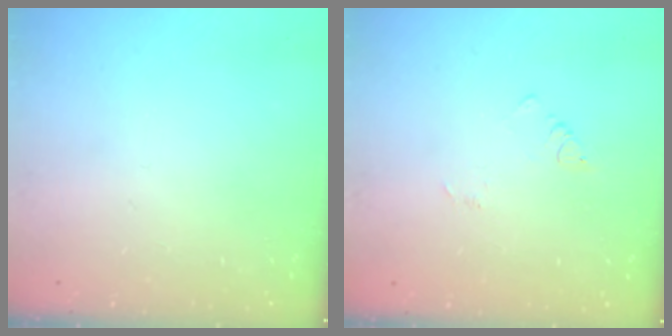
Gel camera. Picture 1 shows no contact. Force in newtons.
{"total": 2.4, "press": 2.4, "slide": 0.3}